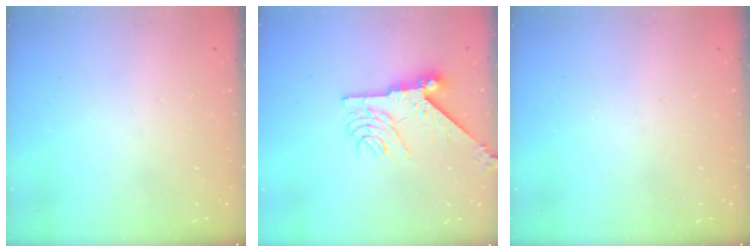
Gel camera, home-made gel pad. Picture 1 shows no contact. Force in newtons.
{"total": 9.5, "press": 9.5, "slide": 0.9}
{"total": 0.0}